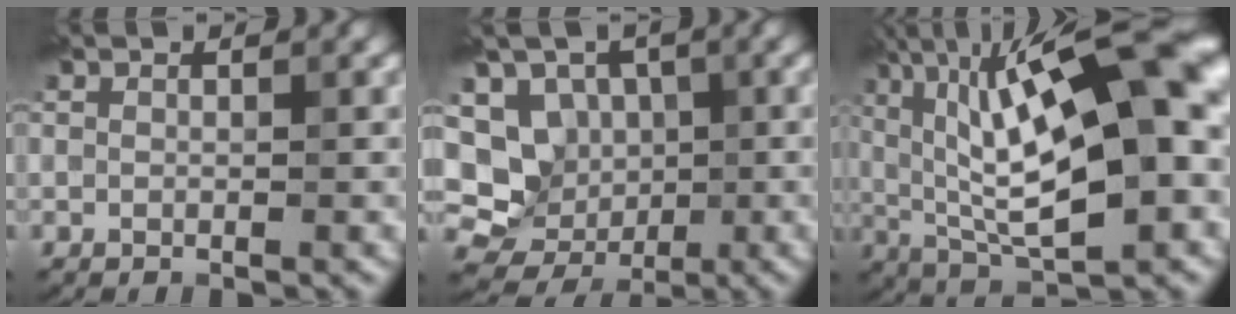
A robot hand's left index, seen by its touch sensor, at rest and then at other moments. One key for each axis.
{"total": 7.8, "fx": -0.1, "fy": 7.1, "fz": 3.3, "tx": -0.031, "ty": 0.008, "tz": -0.022}
{"total": 18.0, "fx": 3.5, "fy": 6.0, "fz": 16.6, "tx": -0.257, "ty": 0.026, "tz": 0.052}